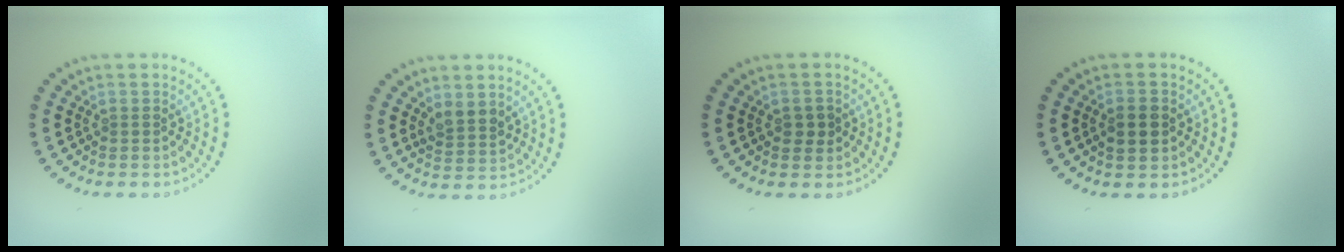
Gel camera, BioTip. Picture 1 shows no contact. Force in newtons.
{"total": 2.2, "press": 2.0, "slide": 0.9}
{"total": 1.6, "press": 1.6, "slide": 0.2}
{"total": 2.5, "press": 2.5, "slide": 0.1}